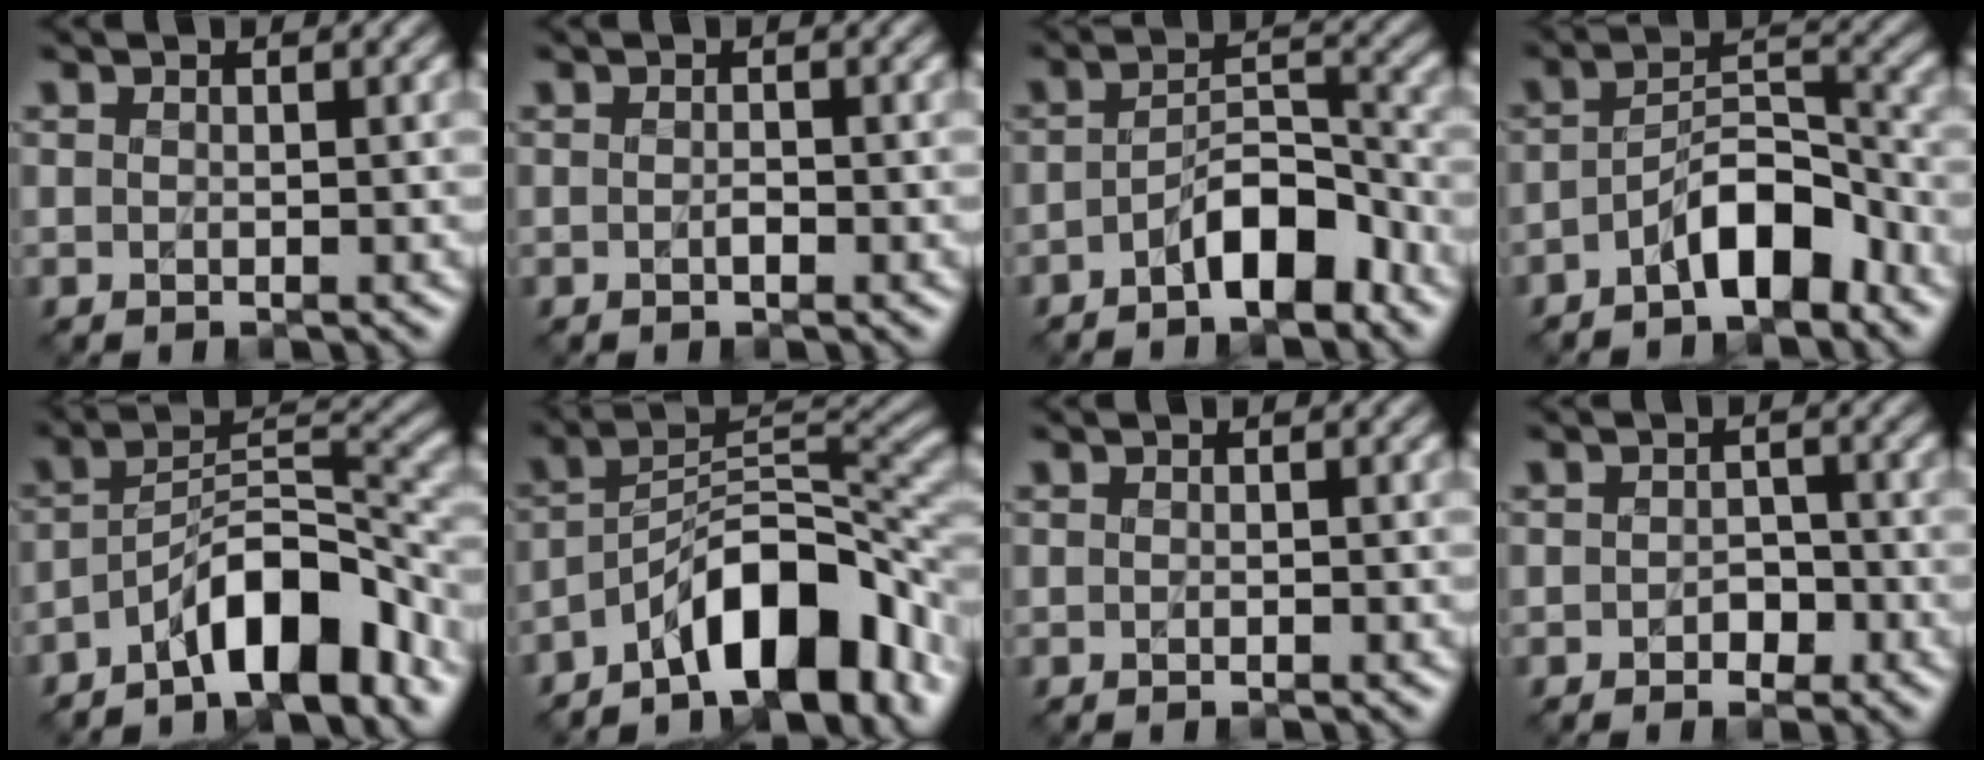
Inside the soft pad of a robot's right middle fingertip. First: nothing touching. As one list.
[{"total": 0.5, "force": [-0.2, 0.2, 0.5], "torque": [-0.011, 0.001, -0.004]}, {"total": 5.0, "force": [-2.8, 1.9, 3.7], "torque": [-0.059, 0.013, -0.050]}, {"total": 5.6, "force": [-3.1, 2.2, 4.0], "torque": [-0.066, 0.014, -0.058]}, {"total": 7.8, "force": [-5.0, 2.4, 5.4], "torque": [-0.078, 0.015, -0.092]}, {"total": 9.4, "force": [-5.7, 3.4, 6.7], "torque": [-0.088, 0.015, -0.106]}, {"total": 0.0}, {"total": 1.6, "force": [-0.7, 1.2, 0.8], "torque": [-0.012, 0.001, -0.014]}]